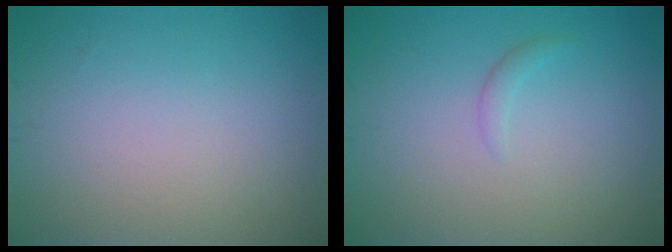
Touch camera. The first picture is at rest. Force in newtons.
{"total": 0.8, "press": 0.8, "slide": 0.0}